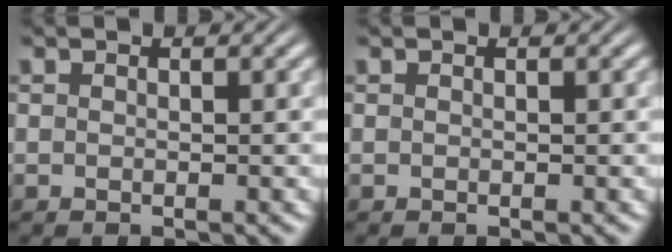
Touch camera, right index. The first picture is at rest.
{"total": 0.0}